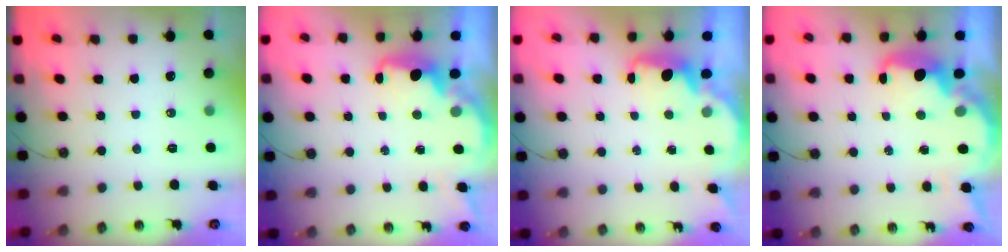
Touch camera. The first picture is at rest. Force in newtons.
{"total": 2.2, "press": 2.1, "slide": 0.8}
{"total": 2.2, "press": 2.1, "slide": 0.6}
{"total": 5.9, "press": 5.9, "slide": 0.6}